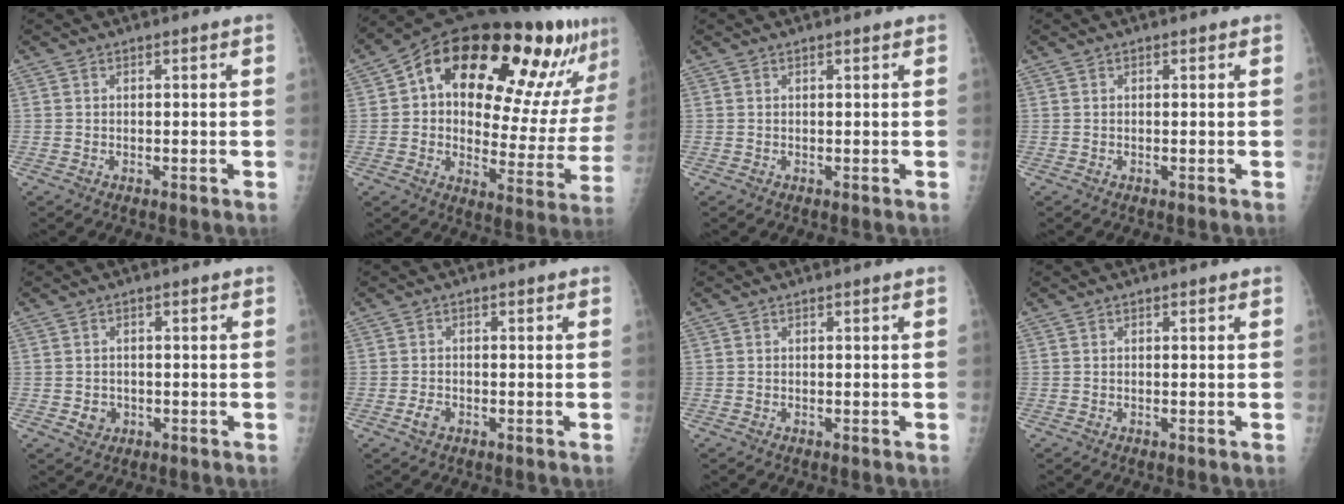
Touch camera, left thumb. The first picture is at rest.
{"total": 28.2, "force": [15.4, 11.8, 20.5], "torque": [-0.251, -0.017, 0.225]}
{"total": 0.6, "force": [0.4, 0.1, 0.4], "torque": [-0.007, -0.001, 0.005]}
{"total": 0.0}
{"total": 2.7, "force": [-0.6, 2.5, 1.0], "torque": [-0.002, 0.003, -0.003]}
{"total": 2.1, "force": [-1.0, 1.4, 1.2], "torque": [-0.018, 0.002, -0.019]}
{"total": 0.0}
{"total": 0.0}